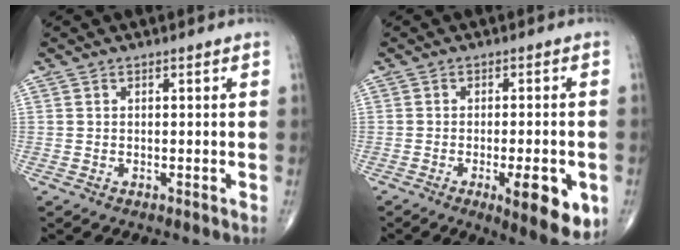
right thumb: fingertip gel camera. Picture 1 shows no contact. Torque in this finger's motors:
{"motor_torque": [1.19, 1.85, 0.06, -0.21, 0.26]}